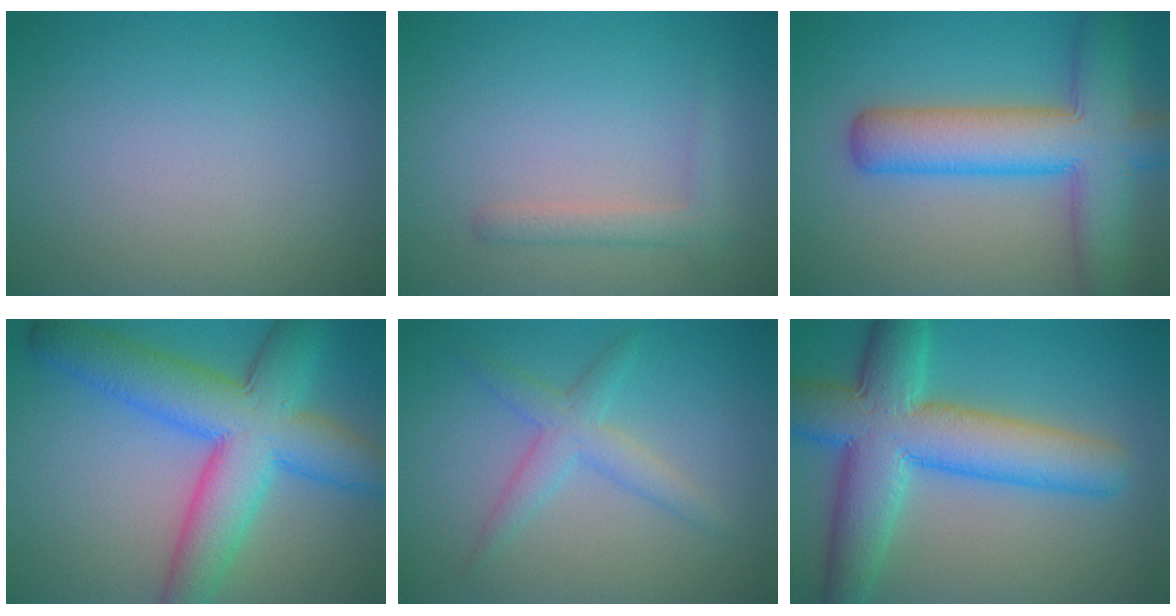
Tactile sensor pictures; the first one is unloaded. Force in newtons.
{"total": 1.8, "press": 1.8, "slide": 0.1}
{"total": 9.1, "press": 9.1, "slide": 0.4}
{"total": 10.2, "press": 10.2, "slide": 0.2}
{"total": 2.8, "press": 2.8, "slide": 0.1}
{"total": 10.3, "press": 10.3, "slide": 0.2}